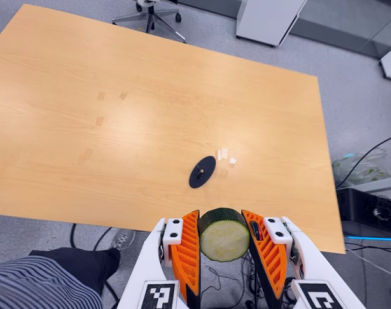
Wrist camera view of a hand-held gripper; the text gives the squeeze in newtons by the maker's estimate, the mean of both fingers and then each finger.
{"total": 11.0, "left": 9.8, "right": 12.1}